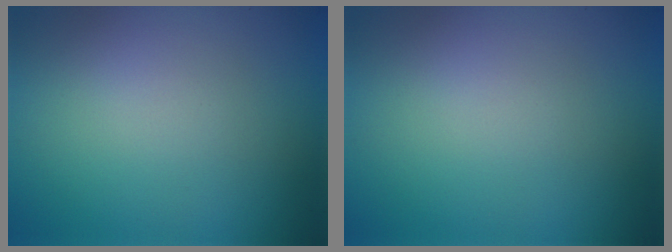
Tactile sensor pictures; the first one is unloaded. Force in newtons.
{"total": 0.0}